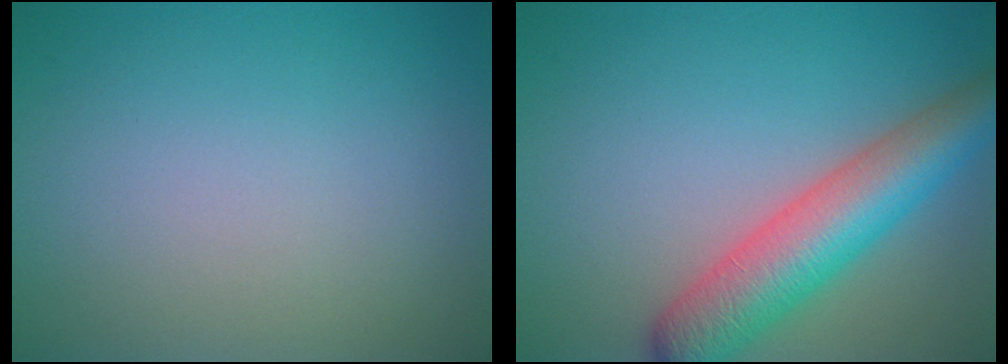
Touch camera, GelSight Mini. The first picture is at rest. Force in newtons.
{"total": 7.2, "press": 7.2, "slide": 0.2}